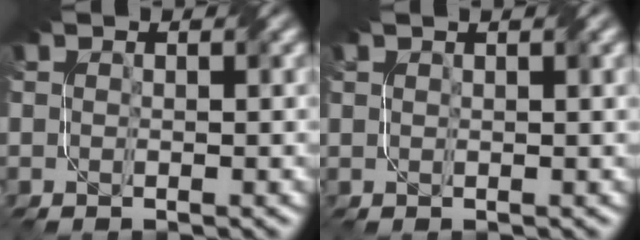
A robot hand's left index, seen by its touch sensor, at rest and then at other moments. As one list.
[{"total": 2.7, "force": [1.6, 1.0, 1.9], "torque": [-0.013, 0.005, 0.009]}]